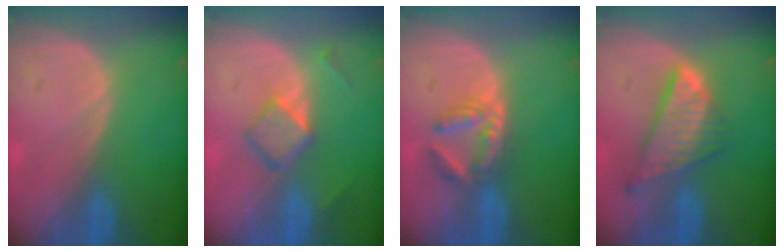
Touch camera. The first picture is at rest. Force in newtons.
{"total": 4.6, "press": 4.5, "slide": 1.0}
{"total": 5.7, "press": 5.1, "slide": 2.7}
{"total": 8.7, "press": 7.5, "slide": 4.4}